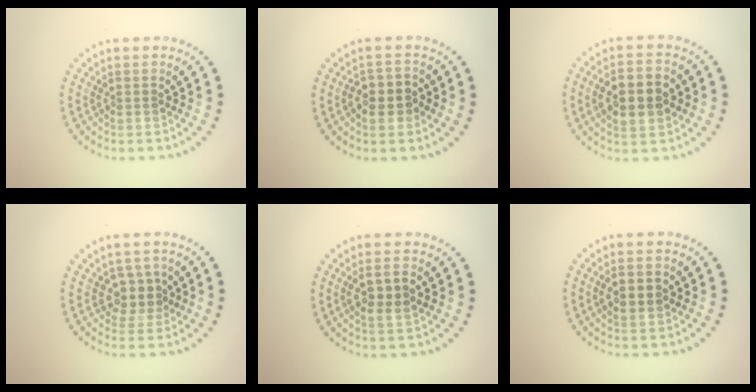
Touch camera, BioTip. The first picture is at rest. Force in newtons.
{"total": 2.6, "press": 2.6, "slide": 0.6}
{"total": 5.6, "press": 5.6, "slide": 0.4}
{"total": 2.7, "press": 2.3, "slide": 1.5}
{"total": 2.8, "press": 2.8, "slide": 0.6}
{"total": 2.2, "press": 2.2, "slide": 0.1}